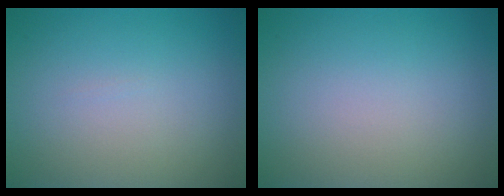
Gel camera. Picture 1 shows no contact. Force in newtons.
{"total": 0.0}